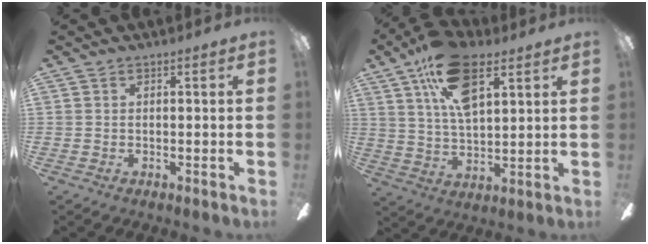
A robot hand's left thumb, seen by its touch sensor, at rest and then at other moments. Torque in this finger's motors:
{"motor_torque": [0.29, 0.47, 1.36, -1.41, 0.11]}